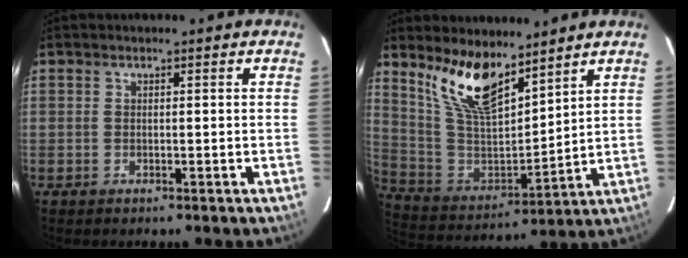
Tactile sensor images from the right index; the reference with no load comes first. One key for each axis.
{"total": 14.6, "fx": 10.4, "fy": 5.2, "fz": 8.9, "tx": -0.177, "ty": -0.003, "tz": 0.215}